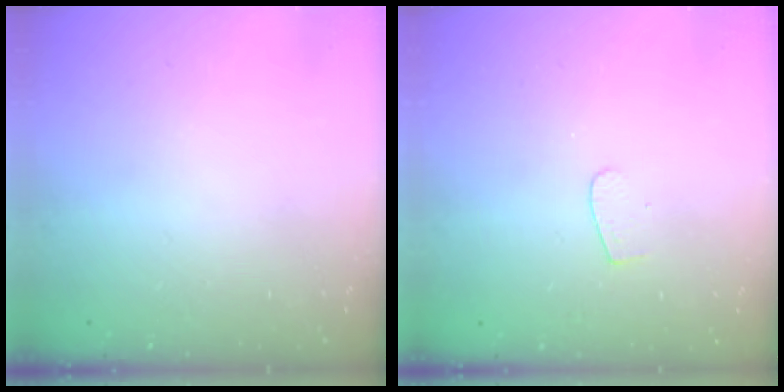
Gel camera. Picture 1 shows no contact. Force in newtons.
{"total": 4.0, "press": 4.0, "slide": 0.4}